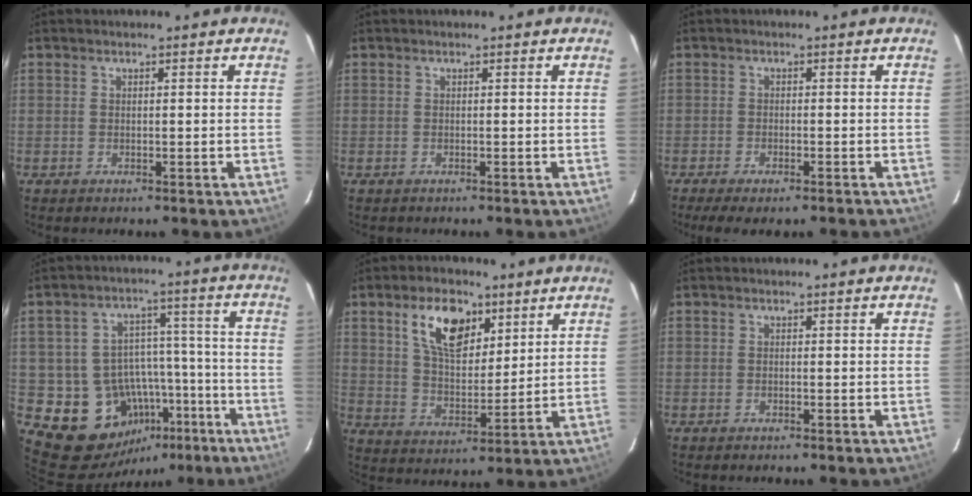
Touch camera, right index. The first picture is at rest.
{"total": 0.5, "force": [-0.3, 0.4, -0.1], "torque": [0.001, 0.003, -0.002]}
{"total": 6.5, "force": [-5.1, 1.8, 3.7], "torque": [-0.091, -0.023, -0.080]}
{"total": 15.2, "force": [-8.0, 12.0, 4.9], "torque": [-0.099, 0.052, -0.085]}
{"total": 11.7, "force": [6.1, 6.1, 7.9], "torque": [-0.135, 0.013, 0.112]}
{"total": 0.0}